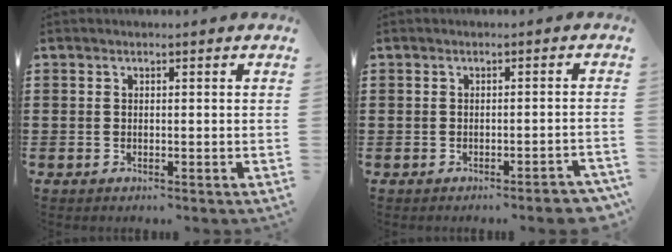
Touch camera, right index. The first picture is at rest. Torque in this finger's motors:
{"motor_torque": [-0.35, 0.37, -0.59, -0.21]}